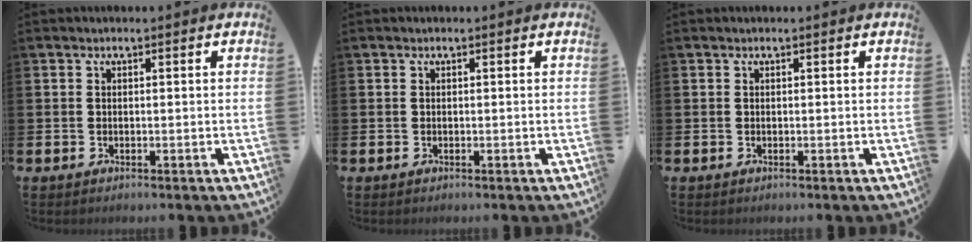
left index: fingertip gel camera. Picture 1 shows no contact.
{"total": 0.0}
{"total": 0.0}